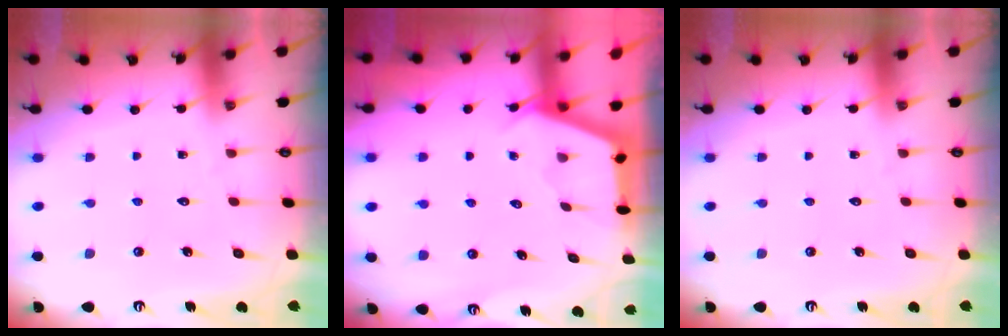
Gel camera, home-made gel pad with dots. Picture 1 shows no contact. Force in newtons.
{"total": 2.8, "press": 2.8, "slide": 0.3}
{"total": 0.0}